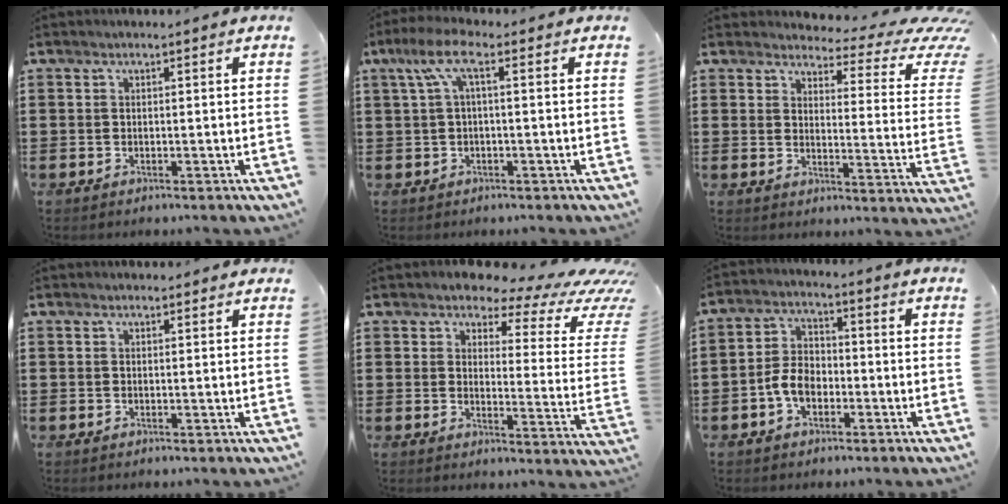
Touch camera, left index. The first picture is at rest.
{"total": 5.5, "force": [0.7, 1.6, 5.2], "torque": [-0.111, 0.007, 0.007]}
{"total": 5.0, "force": [3.7, 1.4, 3.1], "torque": [-0.053, -0.030, 0.055]}
{"total": 0.7, "force": [0.6, 0.4, 0.1], "torque": [-0.004, 0.002, 0.012]}
{"total": 5.8, "force": [4.5, 2.2, 2.9], "torque": [-0.058, -0.032, 0.071]}
{"total": 5.3, "force": [-1.9, 3.4, 3.6], "torque": [-0.093, 0.002, -0.045]}